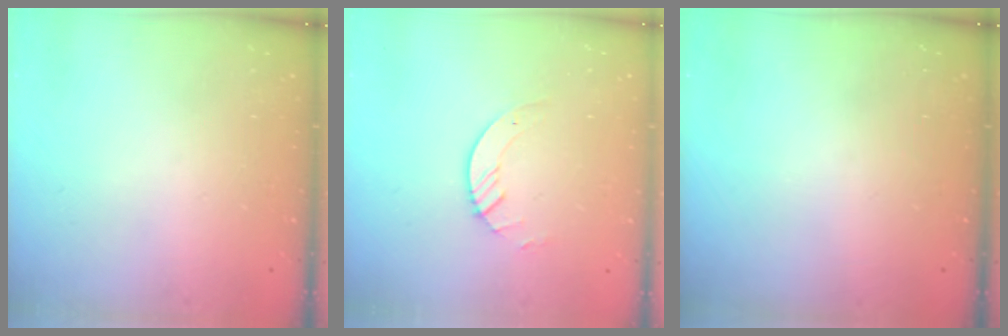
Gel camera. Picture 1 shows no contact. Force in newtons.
{"total": 3.6, "press": 3.6, "slide": 0.4}
{"total": 0.0}